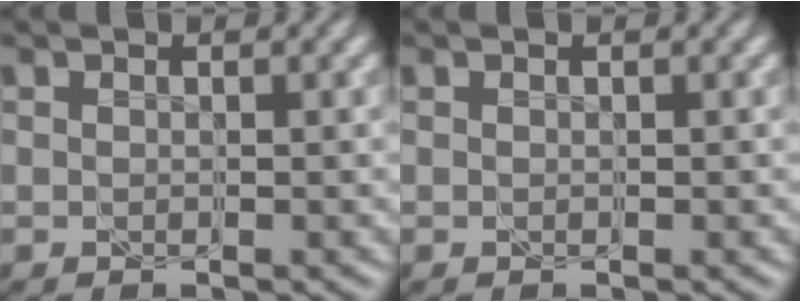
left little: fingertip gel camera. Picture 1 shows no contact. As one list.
[{"total": 0.0}]